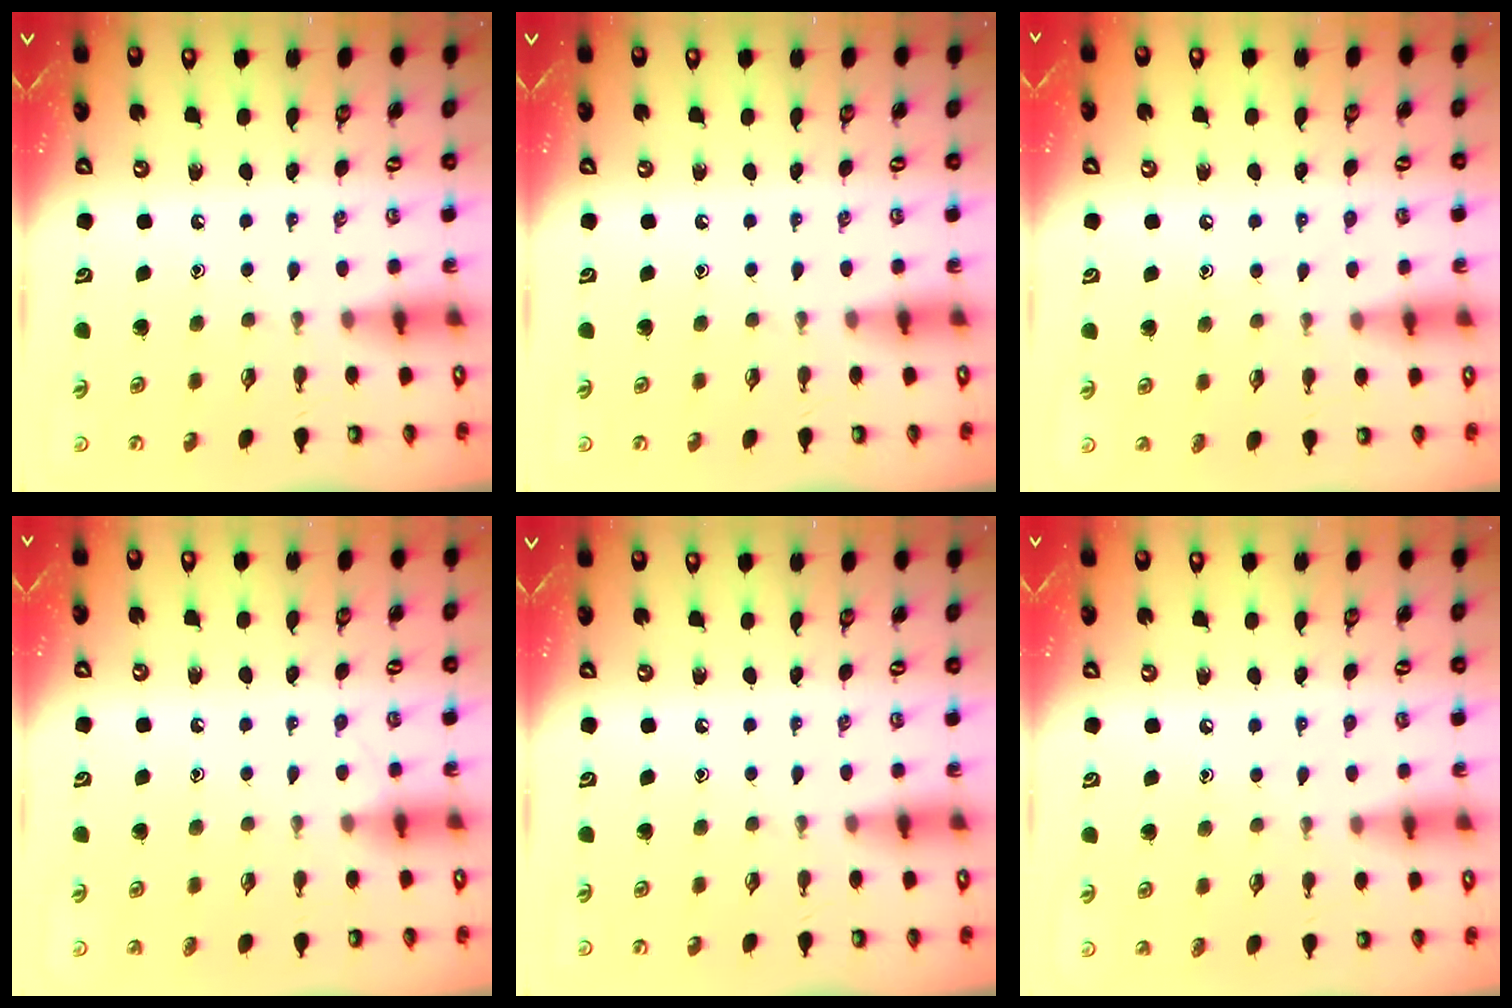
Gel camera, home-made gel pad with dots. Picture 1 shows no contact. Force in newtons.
{"total": 0.0}
{"total": 6.1, "press": 6.1, "slide": 0.7}
{"total": 2.6, "press": 2.5, "slide": 0.3}
{"total": 0.0}
{"total": 5.3, "press": 5.3, "slide": 0.5}